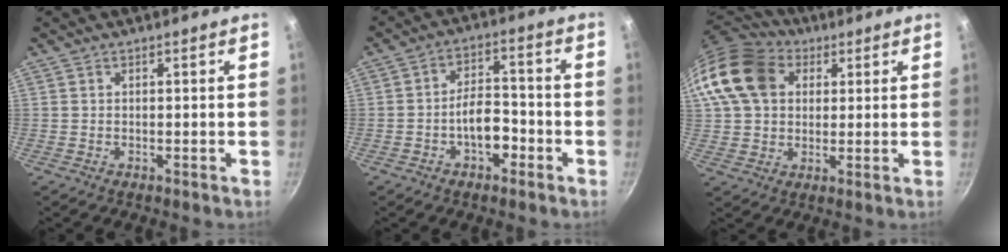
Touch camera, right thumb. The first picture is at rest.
{"total": 7.1, "force": [-3.0, 4.0, 5.1], "torque": [-0.056, 0.035, -0.049]}
{"total": 16.7, "force": [5.1, 12.8, 9.5], "torque": [-0.172, 0.019, 0.081]}